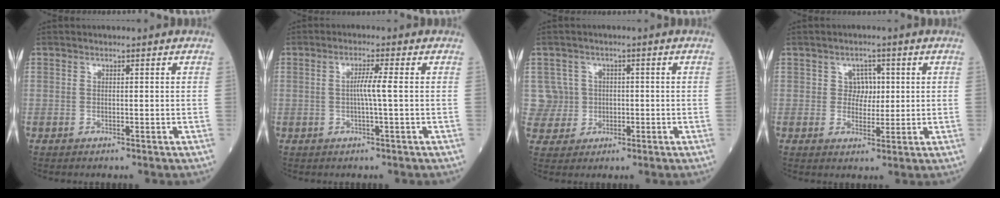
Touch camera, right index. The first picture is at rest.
{"total": 3.0, "force": [-0.1, -0.5, 3.0], "torque": [-0.054, 0.001, -0.003]}
{"total": 5.0, "force": [0.3, 4.9, -0.5], "torque": [0.020, 0.016, 0.011]}
{"total": 3.3, "force": [0.7, 2.7, 1.8], "torque": [-0.016, 0.003, 0.010]}